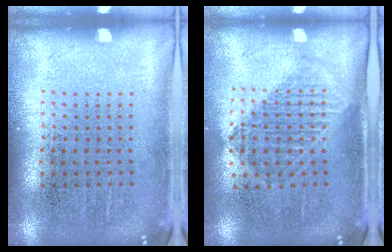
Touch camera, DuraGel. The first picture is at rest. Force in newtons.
{"total": 1.3, "press": 1.1, "slide": 0.6}